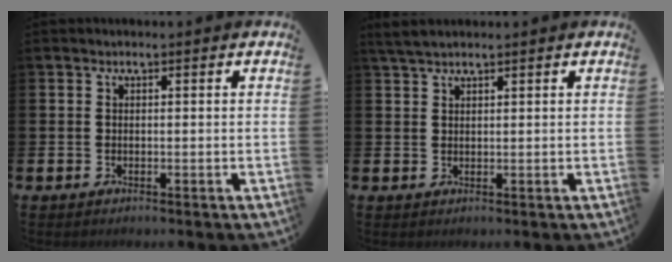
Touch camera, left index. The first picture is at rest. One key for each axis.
{"total": 2.4, "fx": 2.1, "fy": 0.5, "fz": 1.0, "tx": -0.020, "ty": 0.002, "tz": 0.038}